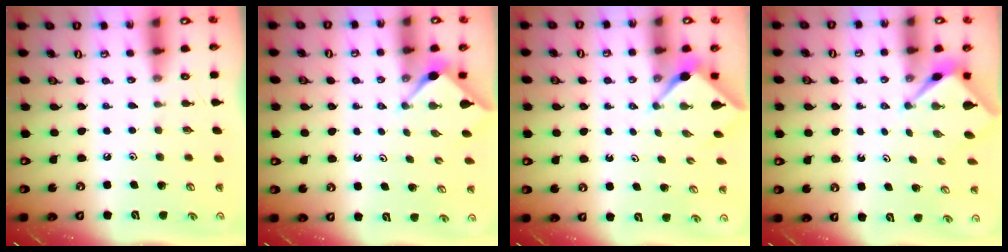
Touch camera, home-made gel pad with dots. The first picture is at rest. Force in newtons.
{"total": 3.0, "press": 3.0, "slide": 0.4}
{"total": 2.3, "press": 2.3, "slide": 0.3}
{"total": 2.7, "press": 2.7, "slide": 0.1}